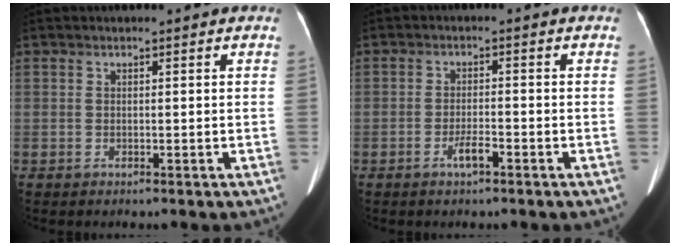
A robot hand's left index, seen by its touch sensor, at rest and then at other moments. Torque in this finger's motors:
{"motor_torque": [0.43, 0.35, 0.20, 0.05]}